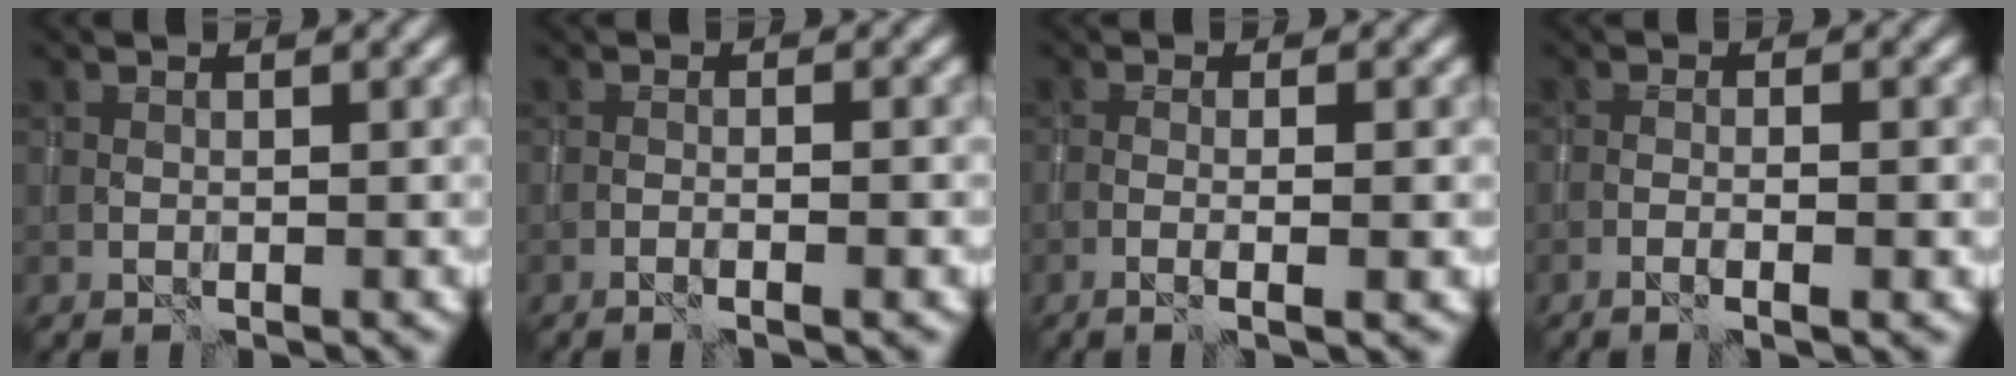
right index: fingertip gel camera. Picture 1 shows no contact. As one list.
[{"total": 1.9, "force": [-1.1, 0.0, 1.6], "torque": [-0.030, 0.013, -0.021]}, {"total": 2.9, "force": [-0.9, 0.4, 2.7], "torque": [-0.042, 0.003, -0.023]}, {"total": 2.3, "force": [-1.1, 0.1, 2.0], "torque": [-0.038, 0.008, -0.023]}]